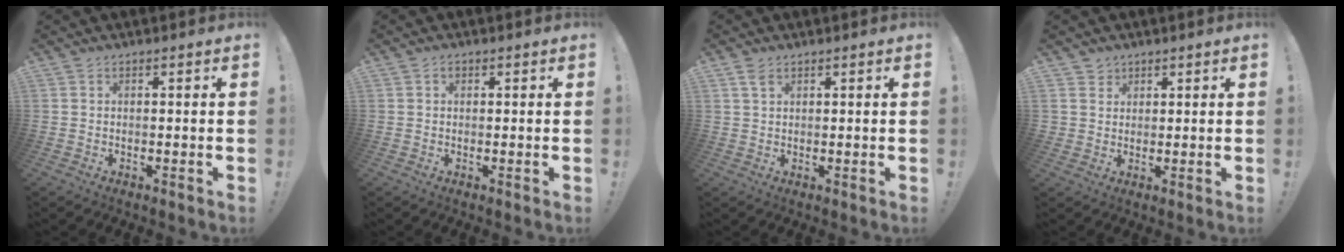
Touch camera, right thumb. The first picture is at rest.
{"total": 0.9, "force": [0.2, 0.8, 0.4], "torque": [-0.007, 0.003, 0.004]}
{"total": 2.6, "force": [1.7, 1.1, 1.6], "torque": [-0.024, -0.005, 0.029]}
{"total": 3.3, "force": [1.9, 2.7, 0.0], "torque": [-0.005, -0.011, 0.036]}